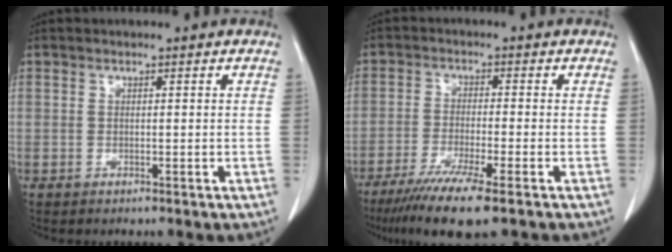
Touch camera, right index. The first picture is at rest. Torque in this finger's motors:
{"motor_torque": [1.10, -1.04, 0.59, 0.18]}